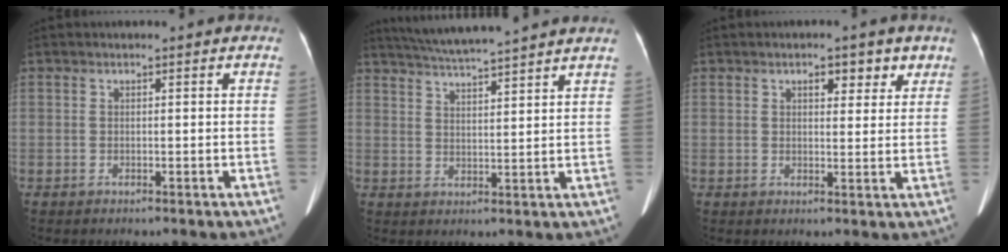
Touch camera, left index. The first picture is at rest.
{"total": 12.4, "force": [11.2, -1.0, 5.2], "torque": [-0.096, 0.020, 0.163]}
{"total": 4.0, "force": [2.4, 1.9, 2.6], "torque": [-0.027, 0.006, 0.032]}